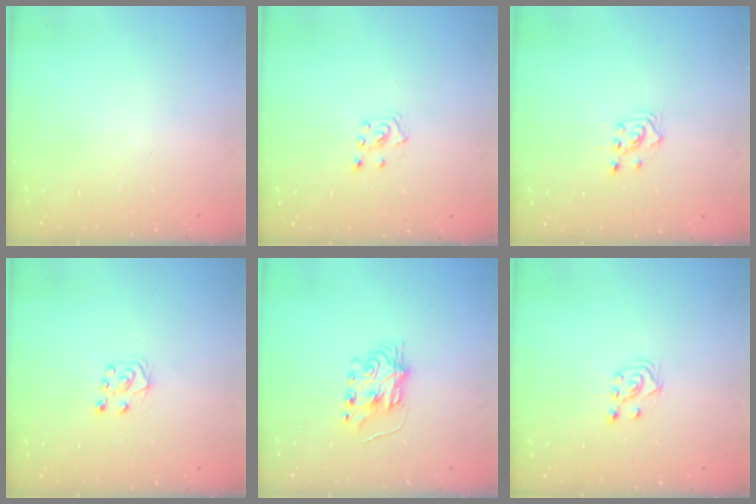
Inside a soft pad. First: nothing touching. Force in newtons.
{"total": 3.8, "press": 3.7, "slide": 0.5}
{"total": 2.7, "press": 2.7, "slide": 0.2}
{"total": 6.4, "press": 6.4, "slide": 0.6}
{"total": 7.1, "press": 7.1, "slide": 0.8}
{"total": 5.4, "press": 5.3, "slide": 0.9}